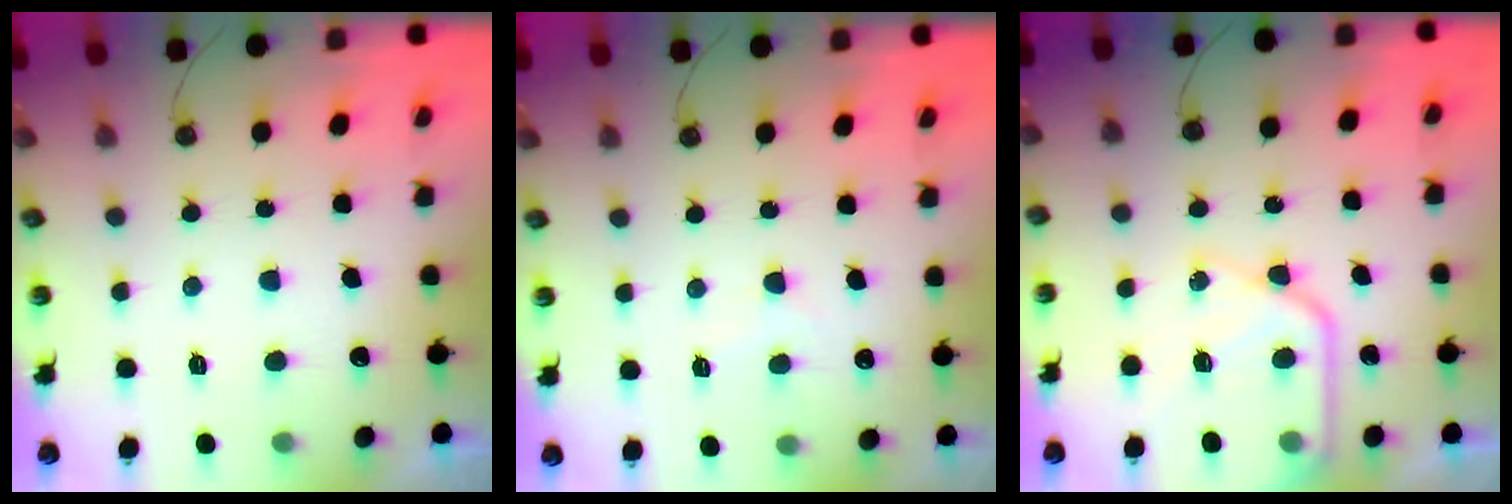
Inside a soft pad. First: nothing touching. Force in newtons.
{"total": 3.2, "press": 3.1, "slide": 0.5}
{"total": 13.9, "press": 13.8, "slide": 1.4}